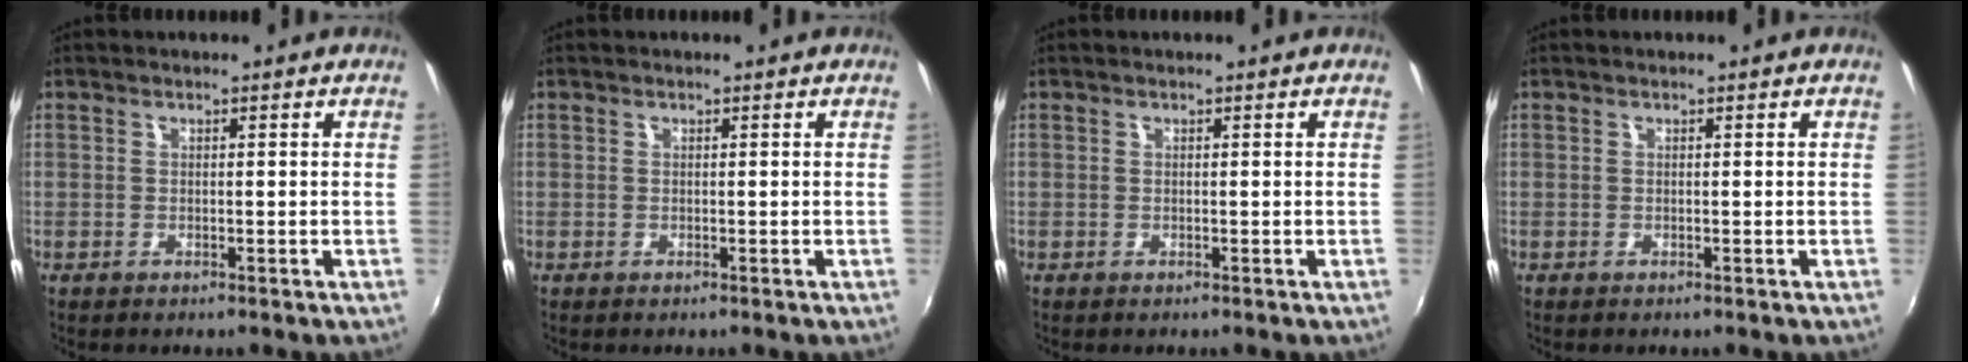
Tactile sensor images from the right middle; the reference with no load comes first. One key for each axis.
{"total": 0.0}
{"total": 0.0}
{"total": 0.0}